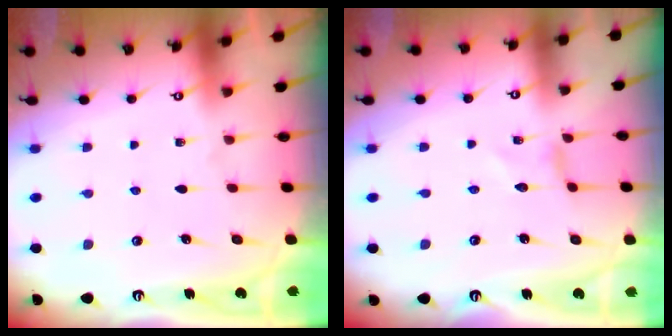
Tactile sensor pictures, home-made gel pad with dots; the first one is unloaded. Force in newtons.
{"total": 0.0}